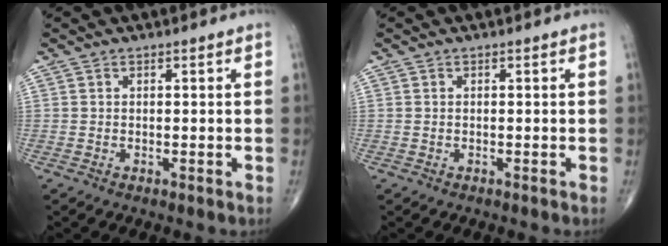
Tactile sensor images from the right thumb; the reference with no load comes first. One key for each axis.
{"total": 0.0}